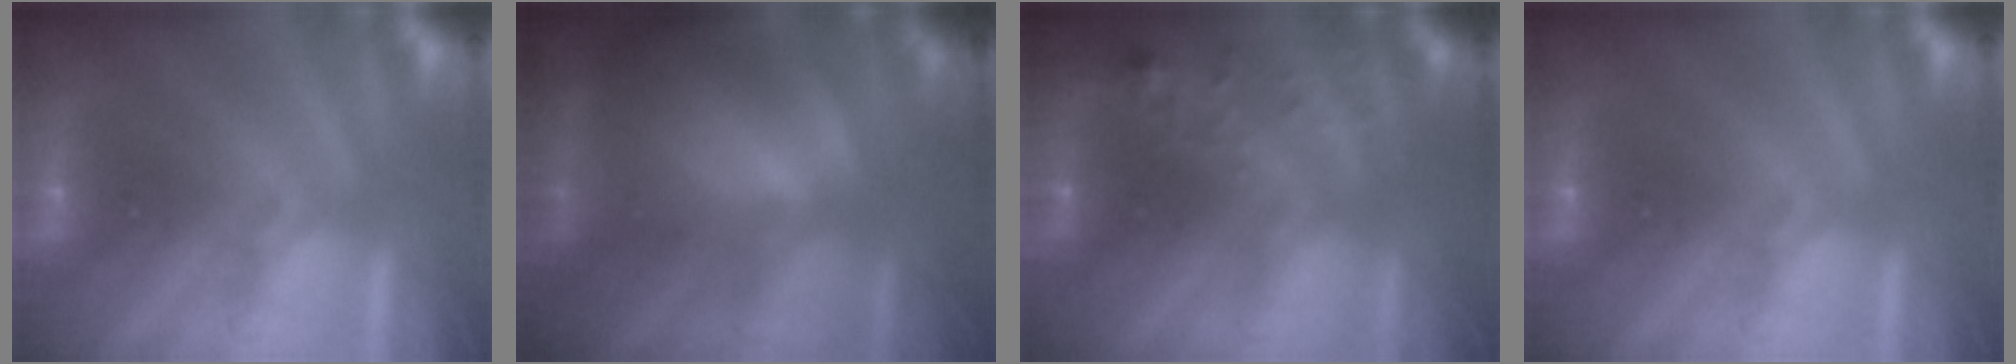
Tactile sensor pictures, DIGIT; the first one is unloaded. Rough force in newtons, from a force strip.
{"total": 10.8}
{"total": 7.0}
{"total": 0.0}